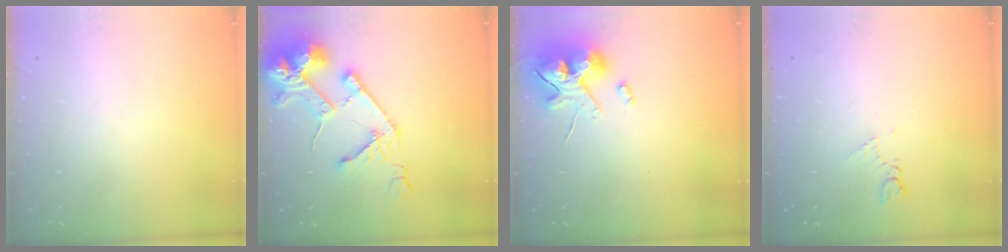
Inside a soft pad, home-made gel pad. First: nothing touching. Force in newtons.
{"total": 20.2, "press": 20.0, "slide": 2.4}
{"total": 13.7, "press": 13.5, "slide": 2.3}
{"total": 5.2, "press": 5.1, "slide": 0.7}